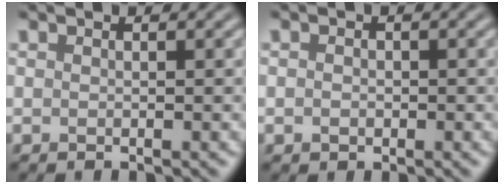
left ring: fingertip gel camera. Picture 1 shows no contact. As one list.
[{"total": 0.9, "force": [-0.2, 0.8, 0.4], "torque": [-0.003, -0.004, -0.003]}]